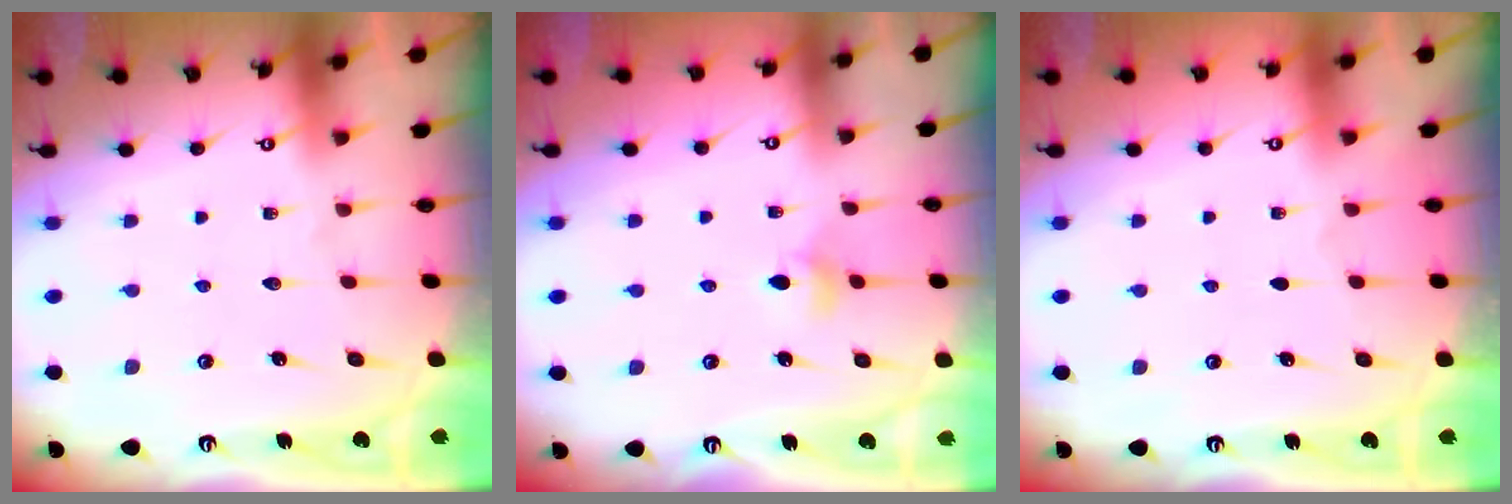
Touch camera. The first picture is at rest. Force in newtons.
{"total": 4.6, "press": 4.5, "slide": 0.9}
{"total": 0.0}